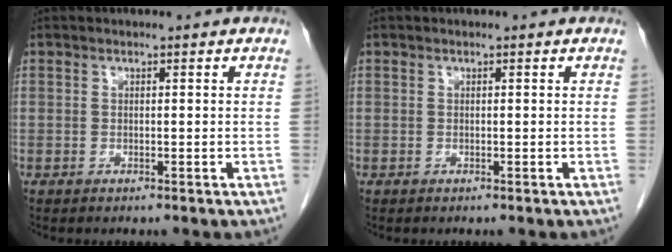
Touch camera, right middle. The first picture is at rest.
{"total": 0.0}